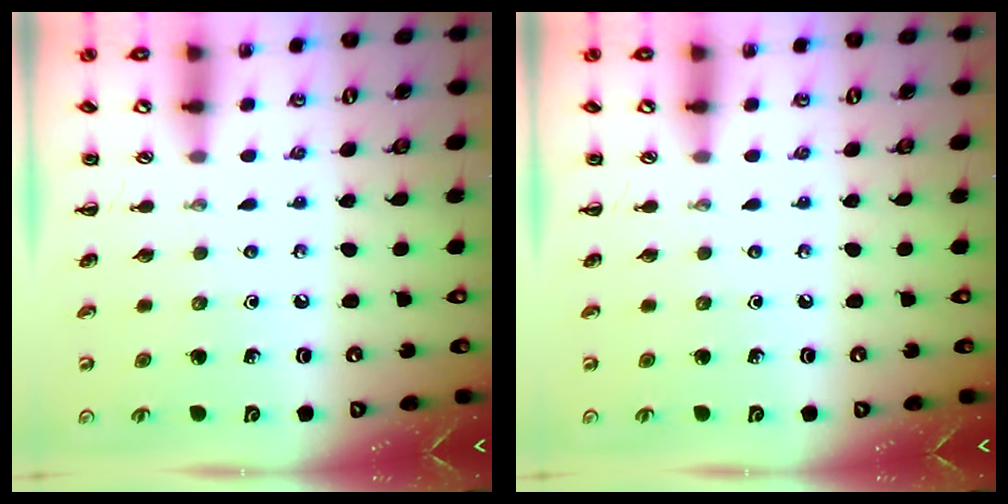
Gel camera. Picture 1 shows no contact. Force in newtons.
{"total": 0.0}